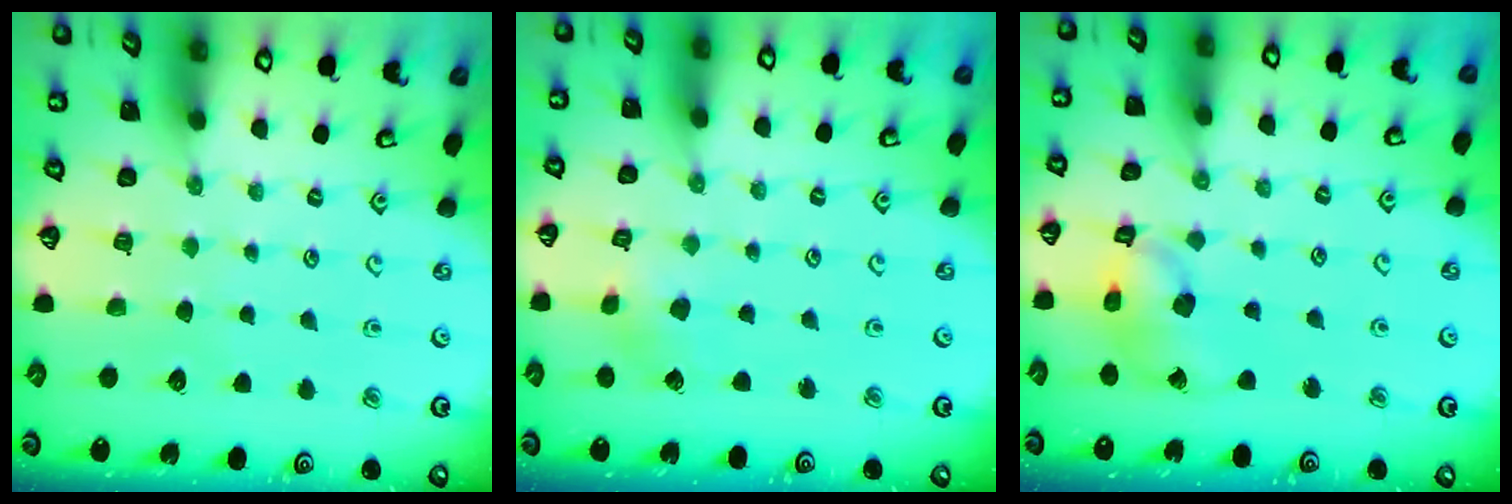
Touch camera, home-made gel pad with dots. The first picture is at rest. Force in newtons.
{"total": 2.8, "press": 2.8, "slide": 0.2}
{"total": 11.4, "press": 11.3, "slide": 1.7}